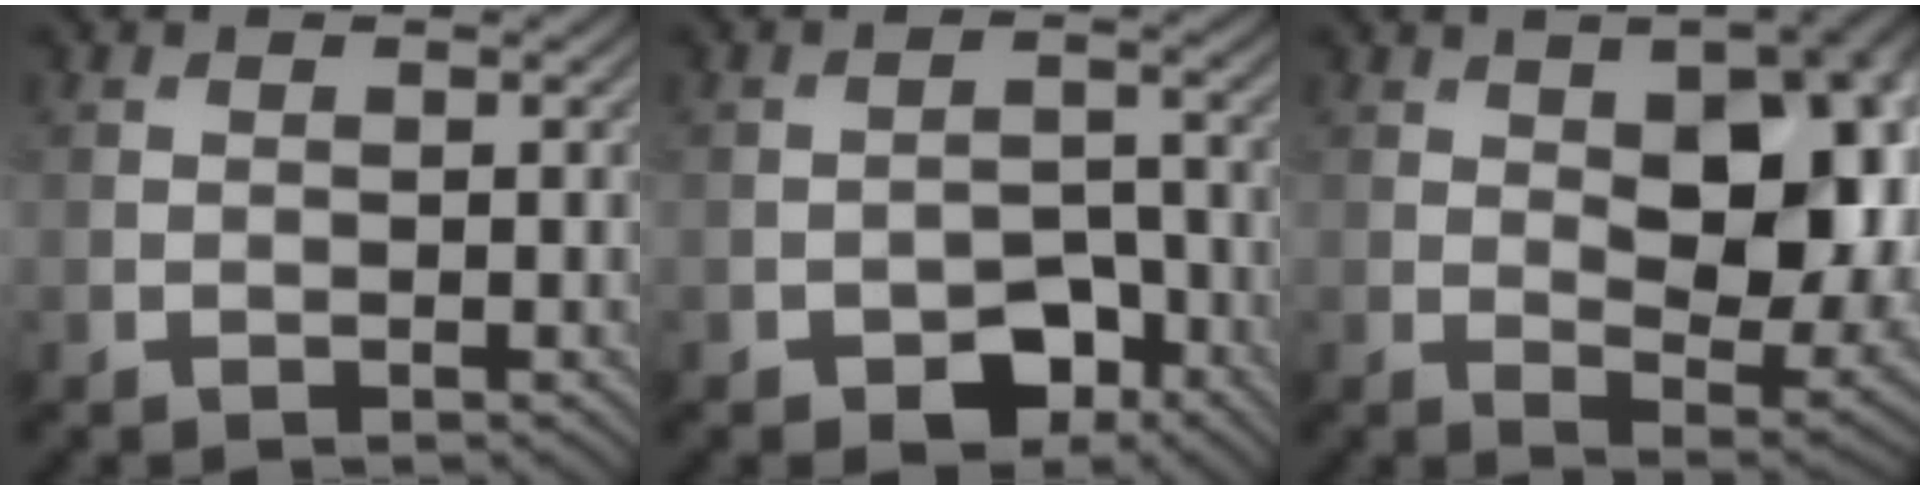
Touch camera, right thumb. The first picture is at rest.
{"total": 4.9, "force": [-3.0, 2.9, 2.6], "torque": [-0.033, 0.004, -0.052]}
{"total": 14.7, "force": [2.2, 7.7, 12.3], "torque": [-0.171, -0.008, 0.042]}